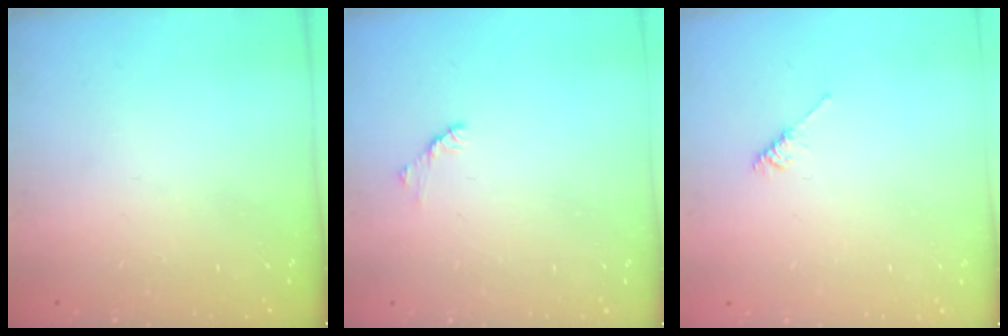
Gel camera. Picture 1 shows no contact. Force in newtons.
{"total": 1.7, "press": 1.6, "slide": 0.4}
{"total": 3.3, "press": 3.2, "slide": 0.6}